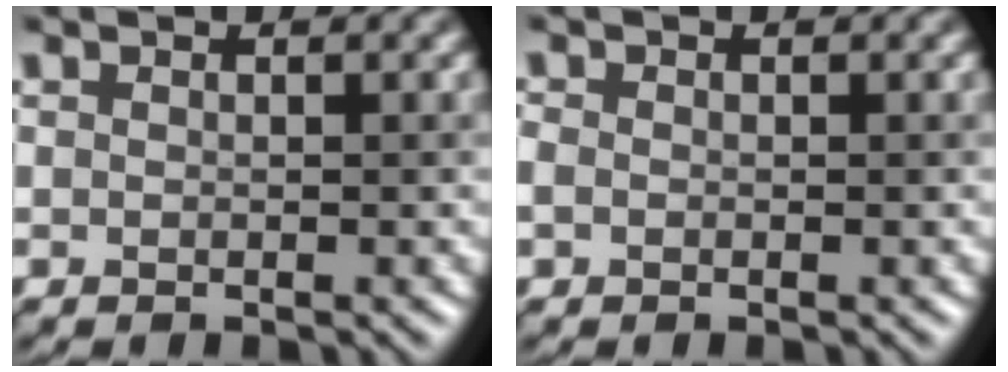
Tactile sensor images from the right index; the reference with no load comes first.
{"total": 0.9, "force": [-0.2, 0.8, 0.4], "torque": [-0.008, 0.000, -0.007]}